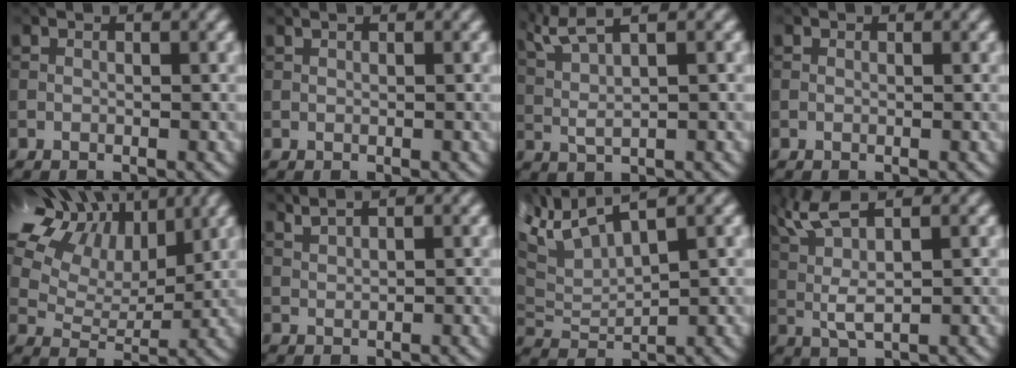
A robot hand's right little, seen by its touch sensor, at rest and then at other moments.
{"total": 1.2, "force": [0.8, 0.5, 0.8], "torque": [-0.008, 0.016, 0.001]}
{"total": 3.9, "force": [2.5, 0.3, 3.0], "torque": [-0.080, 0.014, 0.062]}
{"total": 1.4, "force": [-0.9, -0.7, -0.9], "torque": [0.007, 0.001, 0.001]}
{"total": 11.9, "force": [7.4, 6.8, 6.4], "torque": [-0.157, 0.046, 0.123]}
{"total": 2.3, "force": [1.9, 0.3, 1.3], "torque": [-0.021, 0.018, 0.034]}
{"total": 4.9, "force": [3.0, 1.3, 3.6], "torque": [-0.096, 0.026, 0.072]}
{"total": 4.6, "force": [2.1, 0.6, 4.0], "torque": [-0.103, 0.016, 0.067]}